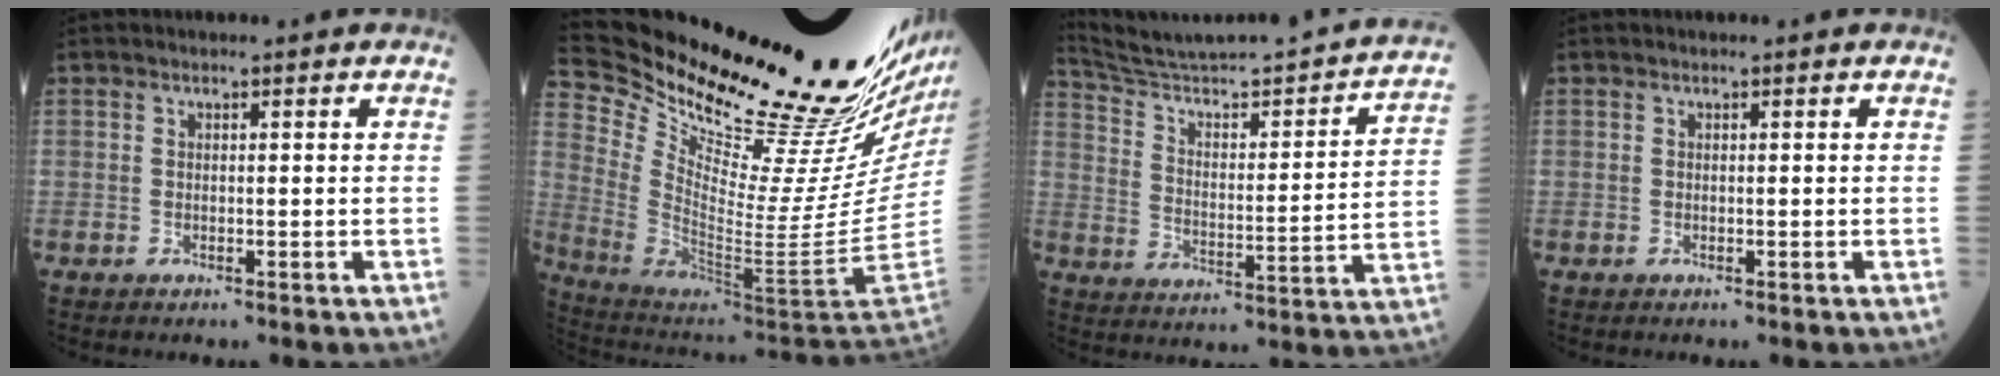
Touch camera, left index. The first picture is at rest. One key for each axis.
{"total": 31.1, "fx": 25.7, "fy": -1.2, "fz": 17.5, "tx": -0.283, "ty": -0.126, "tz": 0.393}
{"total": 26.4, "fx": 23.6, "fy": 1.9, "fz": 11.5, "tx": -0.177, "ty": -0.036, "tz": 0.333}
{"total": 0.0}